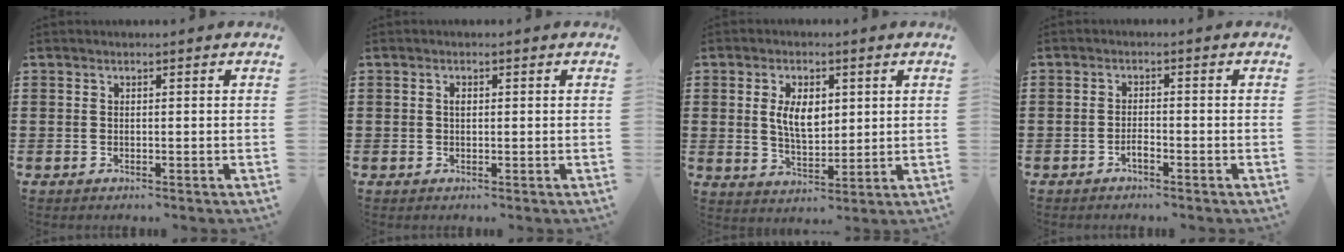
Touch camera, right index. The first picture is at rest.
{"total": 1.0, "force": [0.1, 0.5, 0.8], "torque": [-0.017, 0.002, 0.002]}
{"total": 6.1, "force": [1.2, 3.4, 5.0], "torque": [-0.097, 0.009, 0.017]}
{"total": 1.8, "force": [-1.3, 0.4, 1.2], "torque": [-0.024, 0.001, -0.025]}